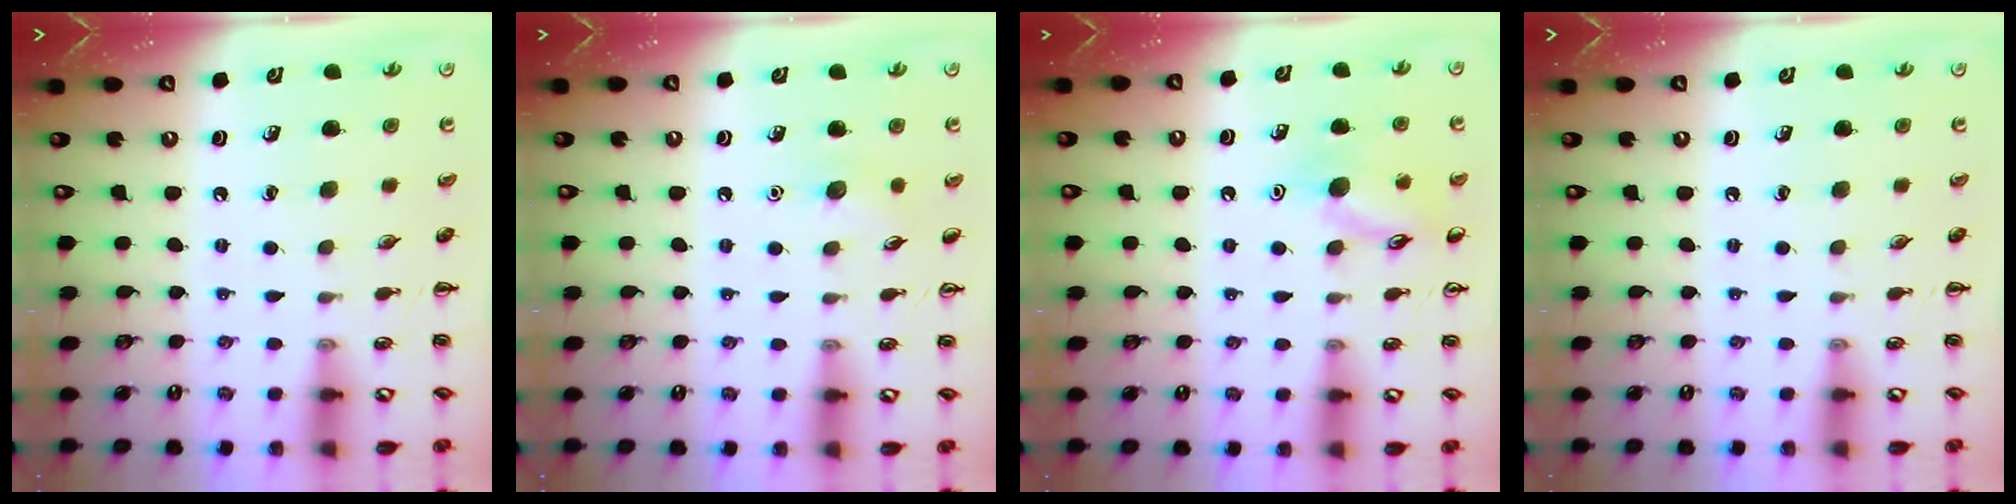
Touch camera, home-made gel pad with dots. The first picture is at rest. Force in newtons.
{"total": 5.1, "press": 4.9, "slide": 1.4}
{"total": 10.4, "press": 10.3, "slide": 1.0}
{"total": 0.0}